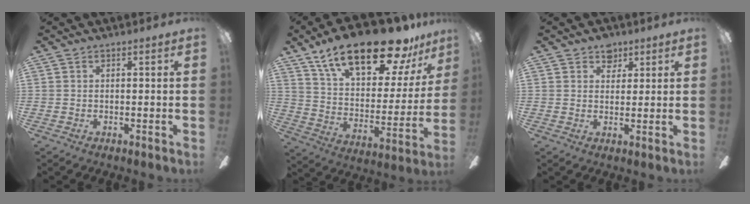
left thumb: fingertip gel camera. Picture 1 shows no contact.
{"total": 23.6, "force": [17.1, 8.4, 13.9], "torque": [-0.235, -0.105, 0.292]}
{"total": 4.3, "force": [3.1, 2.8, 1.0], "torque": [0.003, -0.014, 0.052]}